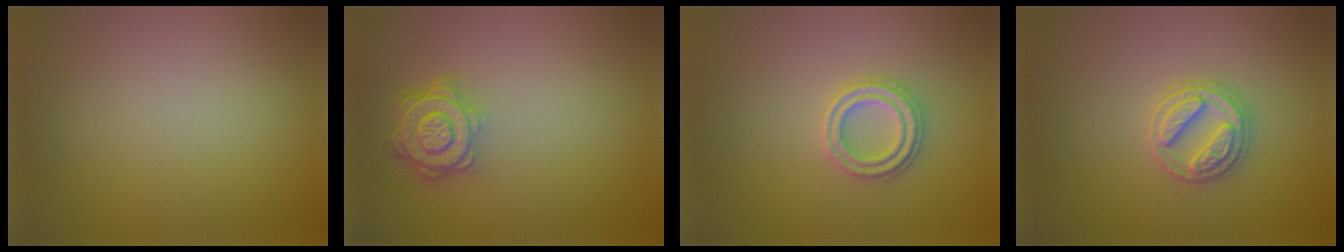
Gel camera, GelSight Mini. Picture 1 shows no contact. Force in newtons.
{"total": 4.4, "press": 3.7, "slide": 2.3}
{"total": 2.4, "press": 2.4, "slide": 0.2}
{"total": 2.9, "press": 2.8, "slide": 0.4}